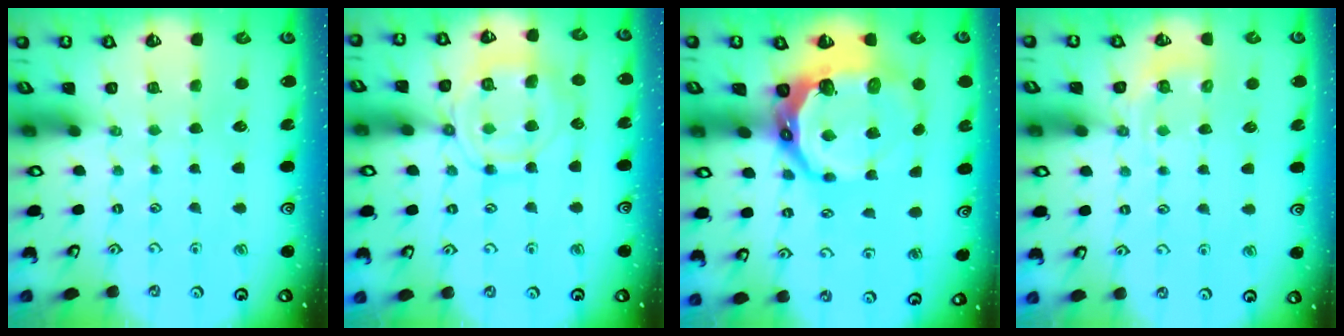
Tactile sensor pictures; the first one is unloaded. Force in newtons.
{"total": 12.8, "press": 12.7, "slide": 1.2}
{"total": 15.7, "press": 14.8, "slide": 5.3}
{"total": 5.4, "press": 5.2, "slide": 1.2}